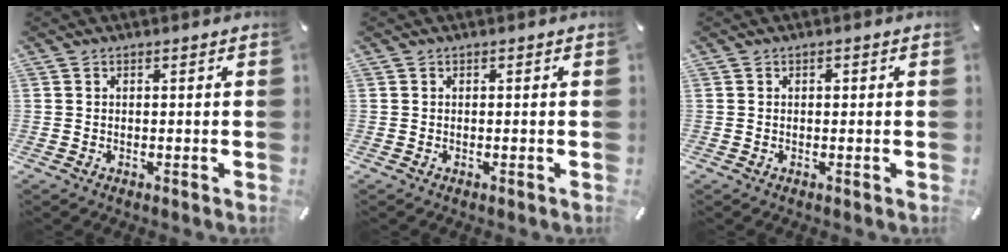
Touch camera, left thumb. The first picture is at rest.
{"total": 0.0}
{"total": 0.6, "force": [0.1, 0.5, 0.4], "torque": [-0.008, 0.001, 0.001]}